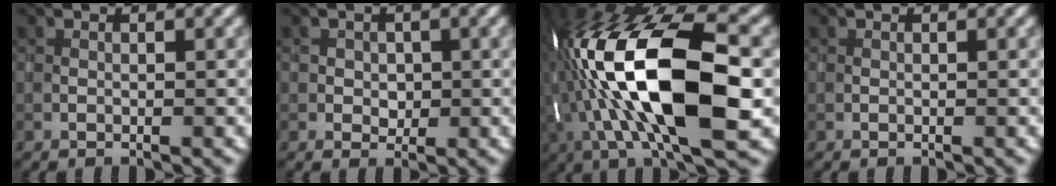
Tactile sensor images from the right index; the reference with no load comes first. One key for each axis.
{"total": 1.3, "fx": 0.1, "fy": 1.2, "fz": 0.5, "tx": -0.001, "ty": -0.004, "tz": -0.001}
{"total": 16.7, "fx": -1.4, "fy": 6.3, "fz": 15.5, "tx": -0.293, "ty": 0.026, "tz": -0.034}
{"total": 0.0}